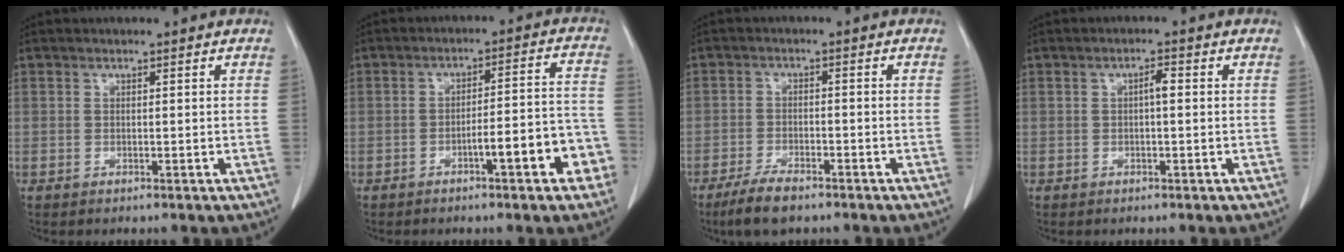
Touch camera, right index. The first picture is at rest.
{"total": 9.2, "force": [-4.2, 1.5, 8.1], "torque": [-0.097, 0.033, -0.051]}
{"total": 5.5, "force": [-4.2, 1.4, 3.3], "torque": [-0.068, -0.008, -0.075]}
{"total": 1.7, "force": [0.1, 0.4, 1.7], "torque": [-0.029, 0.005, 0.001]}